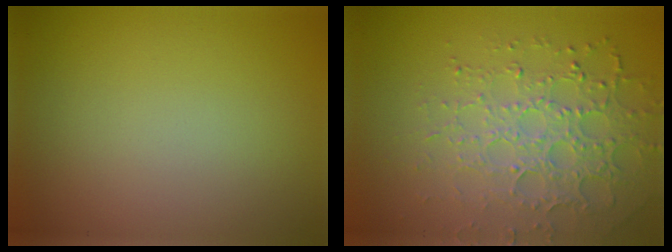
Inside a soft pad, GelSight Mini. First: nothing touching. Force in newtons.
{"total": 4.8, "press": 4.2, "slide": 2.4}